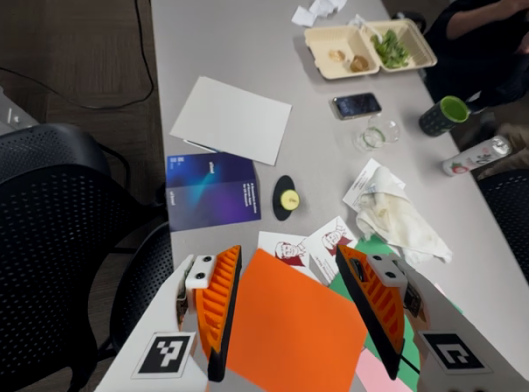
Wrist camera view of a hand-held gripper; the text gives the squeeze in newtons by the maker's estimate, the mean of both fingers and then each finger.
{"total": 0.0}